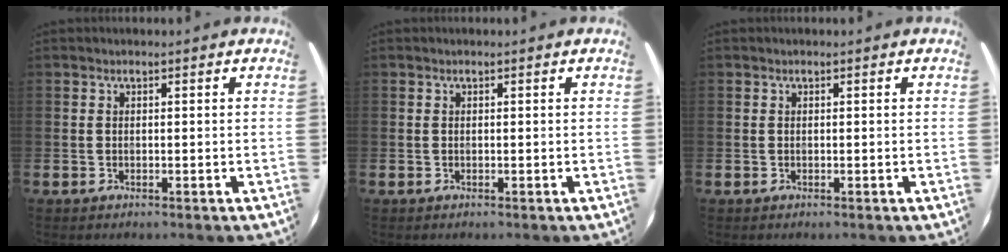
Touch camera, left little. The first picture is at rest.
{"total": 0.0}
{"total": 0.0}